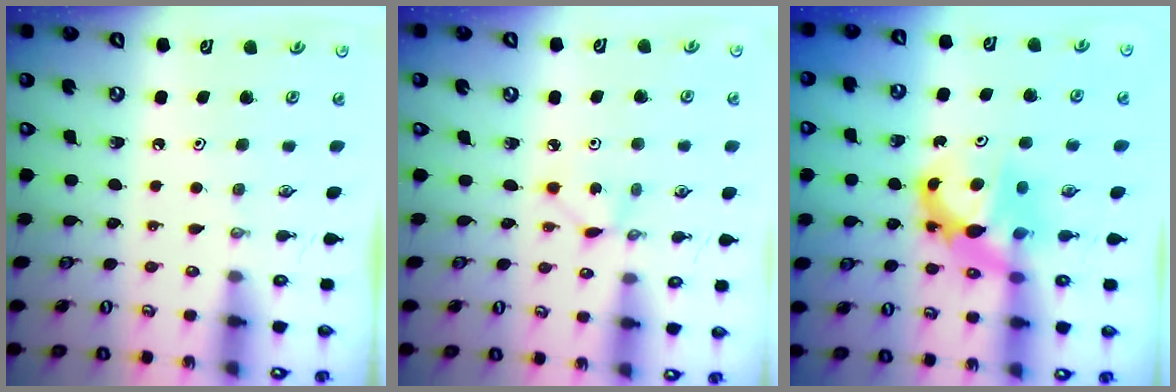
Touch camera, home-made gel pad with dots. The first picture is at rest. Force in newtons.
{"total": 1.7, "press": 1.6, "slide": 0.2}
{"total": 7.5, "press": 7.5, "slide": 0.4}